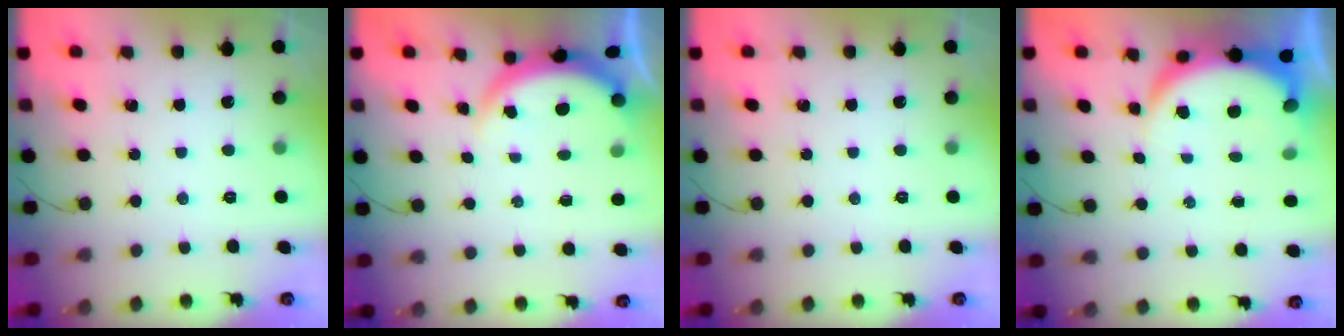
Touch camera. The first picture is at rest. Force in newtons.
{"total": 3.7, "press": 3.6, "slide": 0.6}
{"total": 0.0}
{"total": 7.1, "press": 7.1, "slide": 0.9}